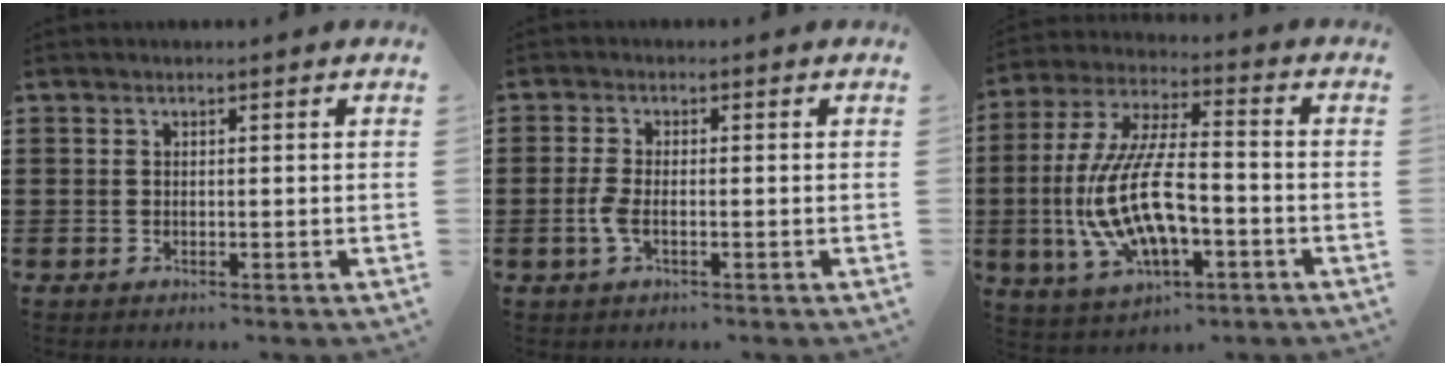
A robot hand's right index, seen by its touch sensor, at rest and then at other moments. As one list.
[{"total": 3.1, "force": [-1.0, 1.0, 2.7], "torque": [-0.070, -0.006, -0.024]}, {"total": 13.8, "force": [-3.8, 5.3, 12.1], "torque": [-0.277, -0.012, -0.076]}]